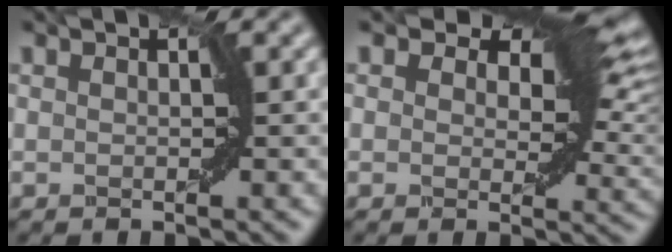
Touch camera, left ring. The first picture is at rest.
{"total": 9.9, "force": [5.4, 5.2, 6.4], "torque": [-0.076, 0.007, 0.075]}